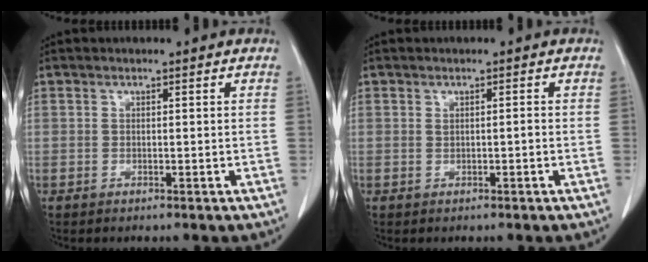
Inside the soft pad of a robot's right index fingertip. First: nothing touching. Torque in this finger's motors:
{"motor_torque": [0.01, 0.01, 0.03, 0.01]}